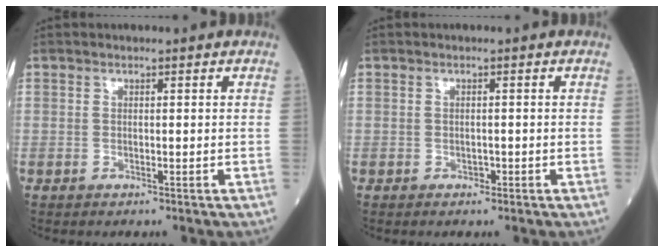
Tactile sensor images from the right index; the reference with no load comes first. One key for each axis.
{"total": 0.8, "fx": -0.5, "fy": 0.4, "fz": 0.4, "tx": -0.004, "ty": 0.001, "tz": -0.007}